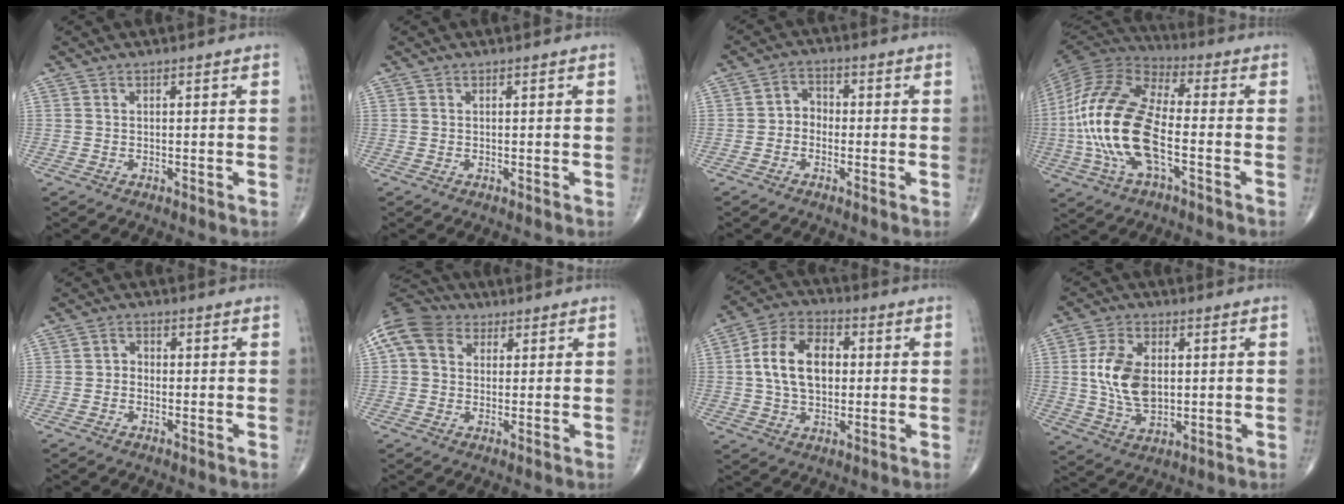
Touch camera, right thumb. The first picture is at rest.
{"total": 0.0}
{"total": 3.5, "force": [-1.0, 2.9, 1.8], "torque": [-0.008, 0.018, -0.032]}
{"total": 20.2, "force": [-3.8, 8.8, 17.7], "torque": [-0.378, 0.023, -0.074]}
{"total": 1.8, "force": [-0.5, 1.5, 0.8], "torque": [0.001, 0.008, -0.019]}
{"total": 10.9, "force": [3.4, 8.6, 5.8], "torque": [-0.112, 0.029, 0.053]}
{"total": 12.8, "force": [1.1, 8.4, 9.6], "torque": [-0.156, 0.018, 0.012]}
{"total": 11.2, "force": [1.1, 6.9, 8.8], "torque": [-0.158, -0.007, 0.025]}